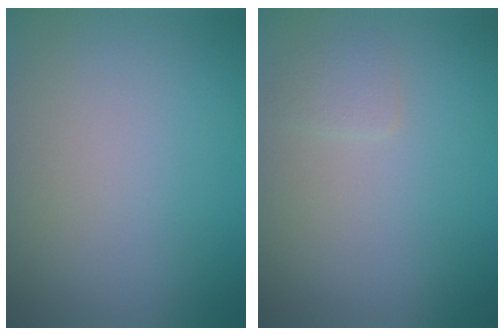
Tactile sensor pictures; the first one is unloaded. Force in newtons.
{"total": 1.0, "press": 1.0, "slide": 0.0}